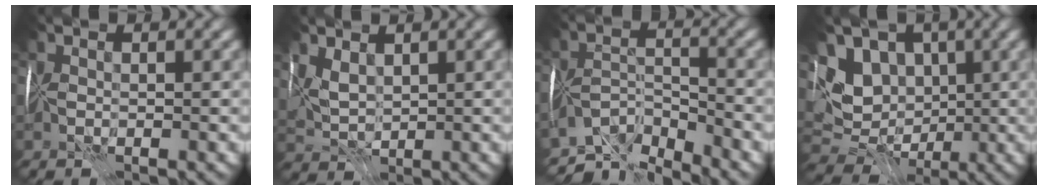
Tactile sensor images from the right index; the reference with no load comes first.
{"total": 2.0, "force": [1.0, 0.8, 1.5], "torque": [-0.030, -0.005, 0.024]}
{"total": 6.2, "force": [-6.2, -0.1, 0.6], "torque": [0.006, -0.016, -0.117]}
{"total": 10.6, "force": [0.9, 8.6, 6.2], "torque": [-0.101, 0.000, 0.008]}